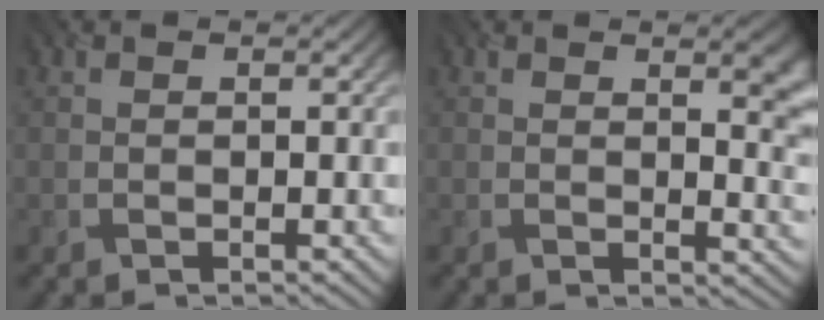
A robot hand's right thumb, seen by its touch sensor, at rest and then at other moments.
{"total": 5.0, "force": [1.6, 2.0, 4.3], "torque": [-0.046, -0.006, 0.027]}